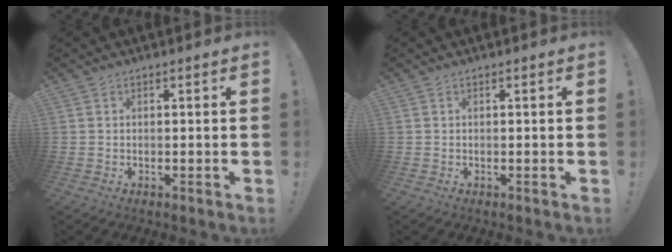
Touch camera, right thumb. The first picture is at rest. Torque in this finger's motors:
{"motor_torque": [-0.03, 0.02, 0.05, -0.08, 0.06]}